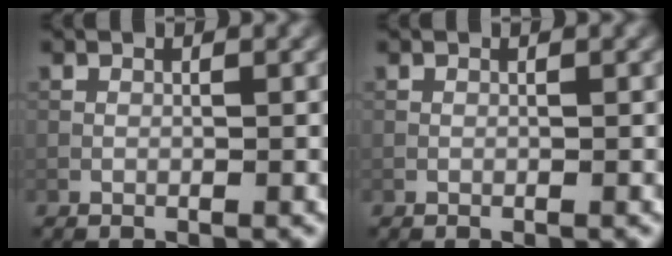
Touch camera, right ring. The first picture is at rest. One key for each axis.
{"total": 0.0}